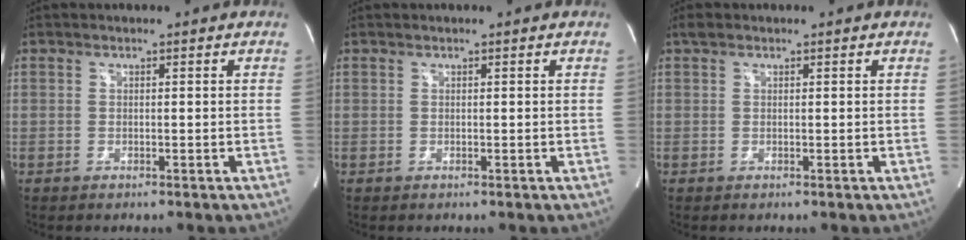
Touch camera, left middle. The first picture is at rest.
{"total": 0.0}
{"total": 0.9, "force": [0.7, 0.5, 0.4], "torque": [-0.011, 0.015, 0.011]}